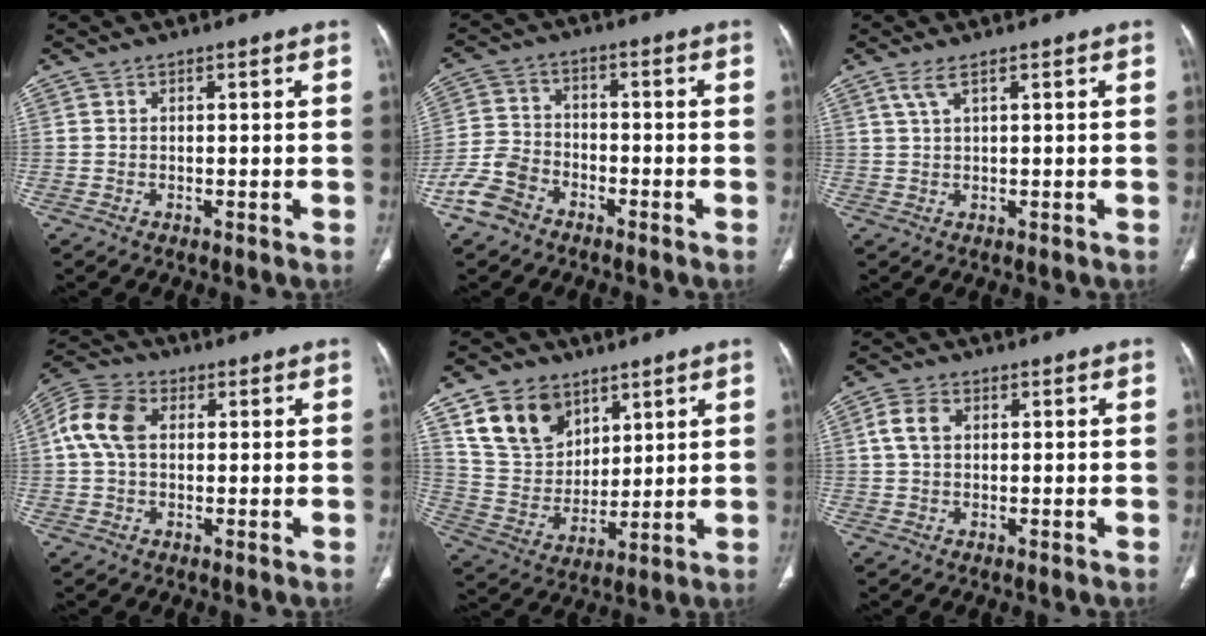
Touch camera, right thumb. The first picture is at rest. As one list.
[{"total": 7.5, "force": [-4.8, 5.0, 2.9], "torque": [-0.060, 0.024, -0.098]}, {"total": 2.5, "force": [1.4, 0.5, 2.0], "torque": [-0.054, 0.005, 0.037]}, {"total": 8.6, "force": [1.3, 5.8, 6.2], "torque": [-0.135, 0.025, 0.019]}, {"total": 14.6, "force": [8.2, 10.2, 6.4], "torque": [-0.089, -0.036, 0.166]}, {"total": 3.8, "force": [0.8, 2.5, 2.8], "torque": [-0.064, 0.010, 0.014]}]